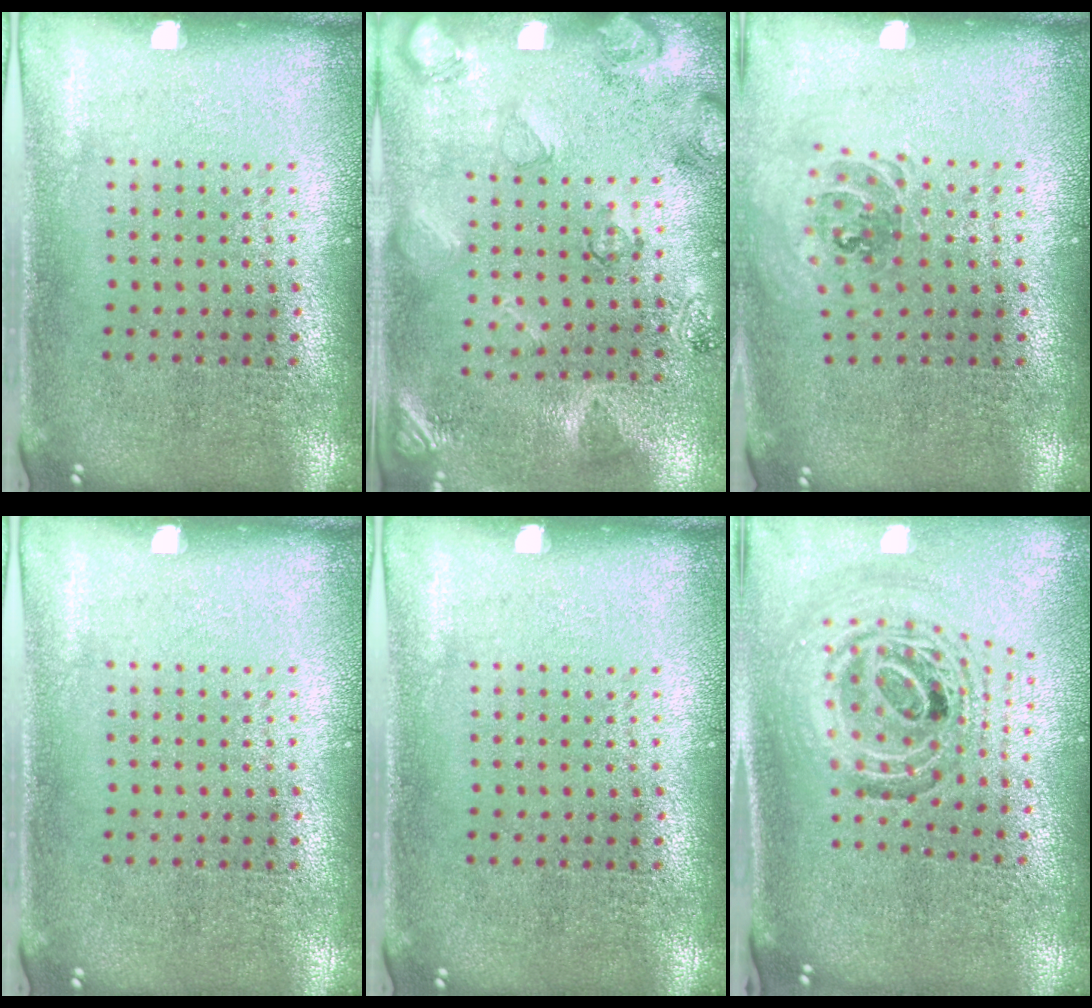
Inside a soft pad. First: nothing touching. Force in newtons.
{"total": 2.6, "press": 1.7, "slide": 1.9}
{"total": 0.9, "press": 0.8, "slide": 0.3}
{"total": 0.0}
{"total": 0.0}
{"total": 1.5, "press": 1.2, "slide": 0.8}